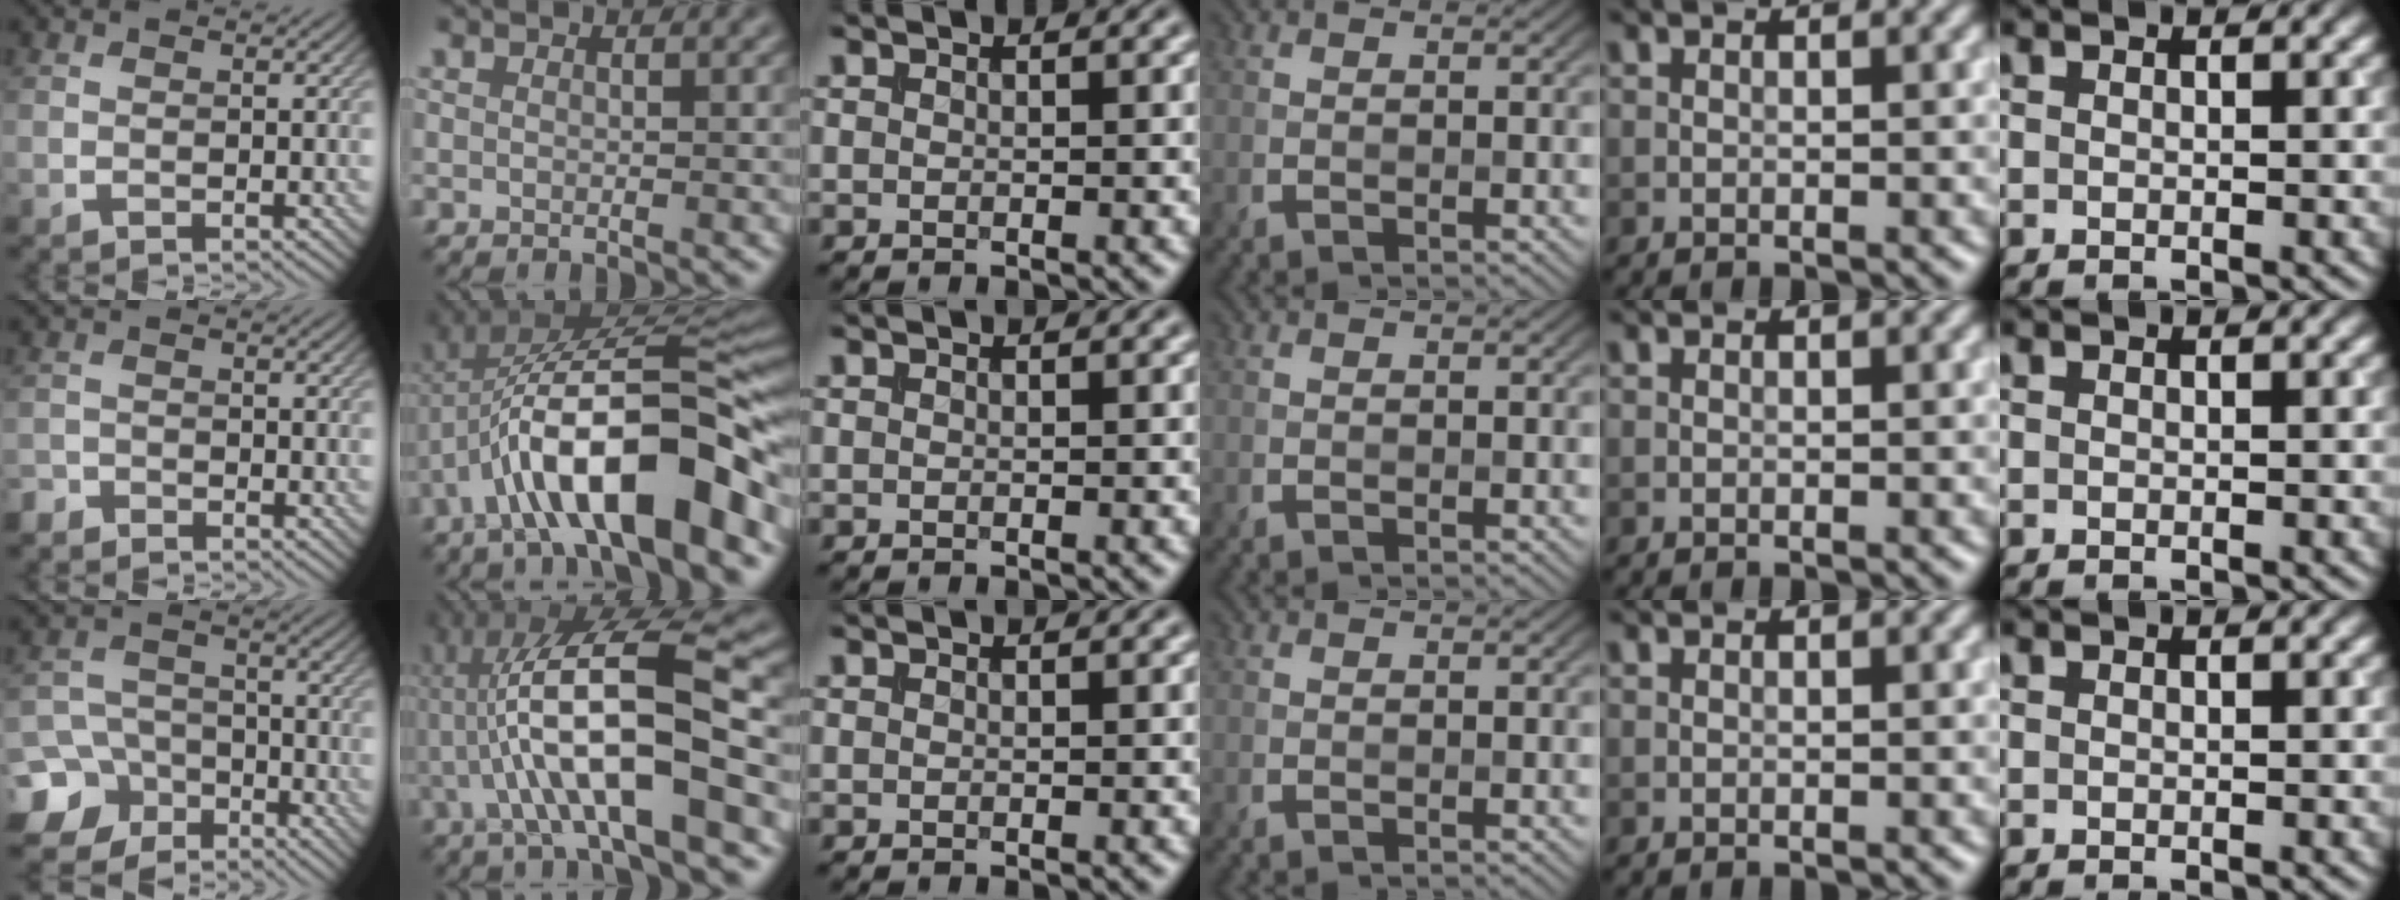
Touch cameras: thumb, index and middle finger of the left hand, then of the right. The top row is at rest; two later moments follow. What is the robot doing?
{"motion": "insert", "object": "coin"}